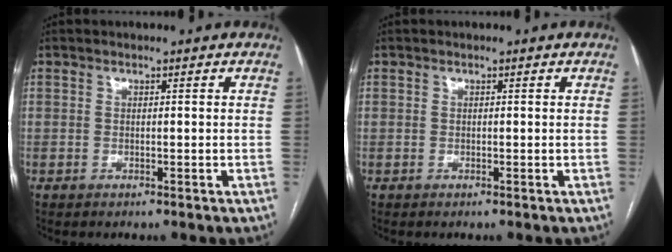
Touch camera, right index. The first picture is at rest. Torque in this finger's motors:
{"motor_torque": [-0.10, 0.17, -0.12, -0.09]}